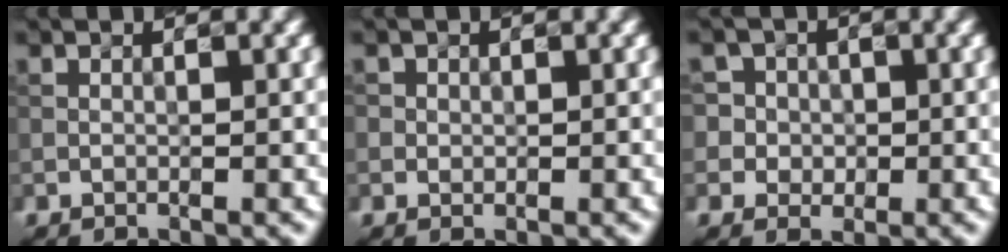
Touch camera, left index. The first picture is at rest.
{"total": 0.8, "force": [0.3, 0.6, 0.3], "torque": [-0.005, 0.002, 0.007]}
{"total": 5.5, "force": [1.7, 4.9, 1.7], "torque": [-0.025, 0.035, 0.007]}